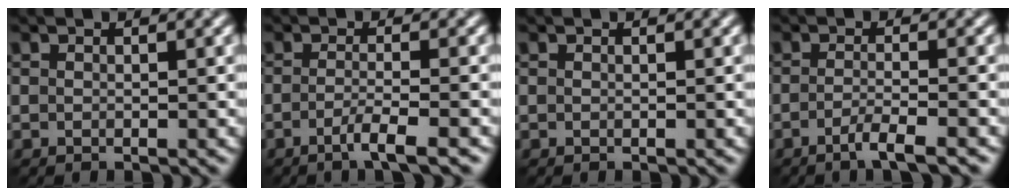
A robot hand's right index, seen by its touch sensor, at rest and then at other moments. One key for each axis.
{"total": 2.7, "fx": -1.4, "fy": 0.5, "fz": 2.2, "tx": -0.036, "ty": 0.003, "tz": -0.036}
{"total": 0.0}
{"total": 2.7, "fx": -1.7, "fy": 0.5, "fz": 2.0, "tx": -0.032, "ty": 0.004, "tz": -0.041}